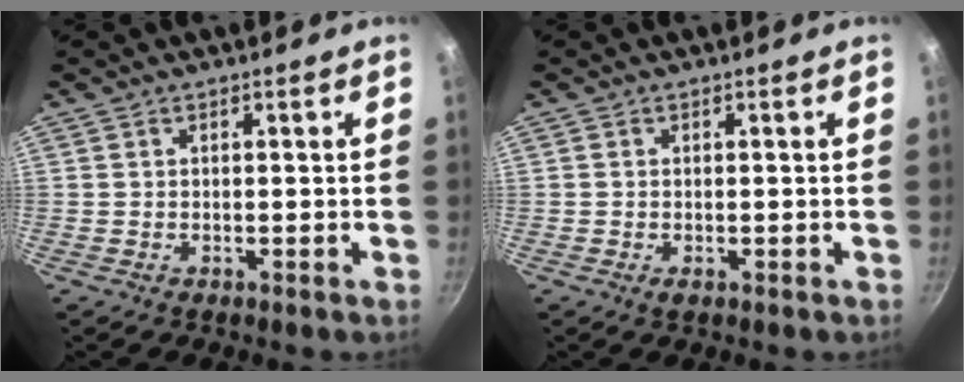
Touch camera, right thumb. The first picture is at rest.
{"total": 0.6, "force": [-0.3, 0.5, 0.3], "torque": [-0.005, 0.000, -0.006]}